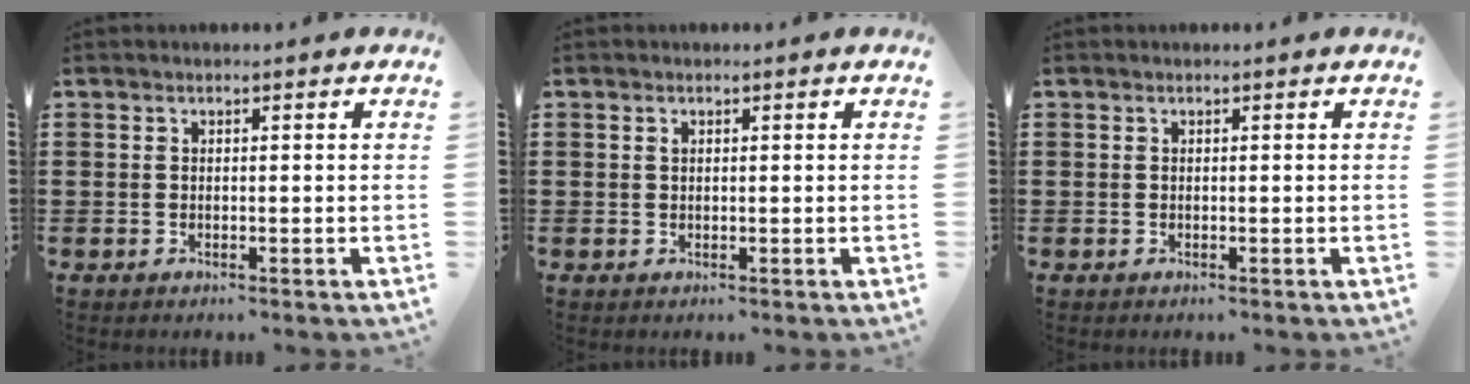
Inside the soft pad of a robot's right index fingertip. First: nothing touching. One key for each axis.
{"total": 0.5, "fx": 0.2, "fy": 0.3, "fz": 0.4, "tx": -0.010, "ty": -0.001, "tz": 0.004}
{"total": 0.0}